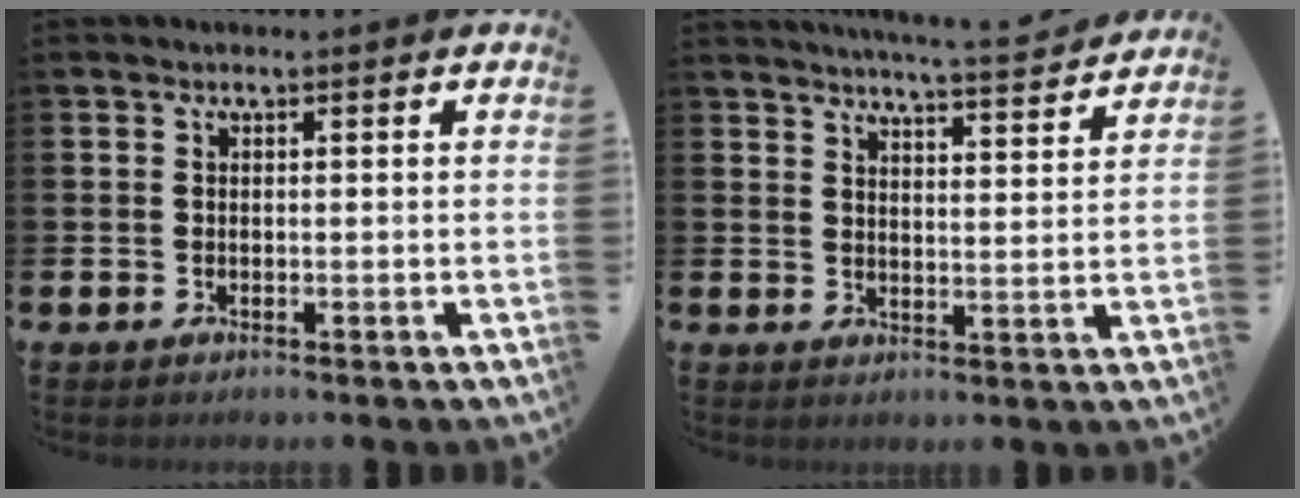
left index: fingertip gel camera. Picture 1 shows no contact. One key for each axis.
{"total": 5.6, "fx": 5.5, "fy": -0.6, "fz": 1.0, "tx": -0.024, "ty": -0.039, "tz": 0.094}